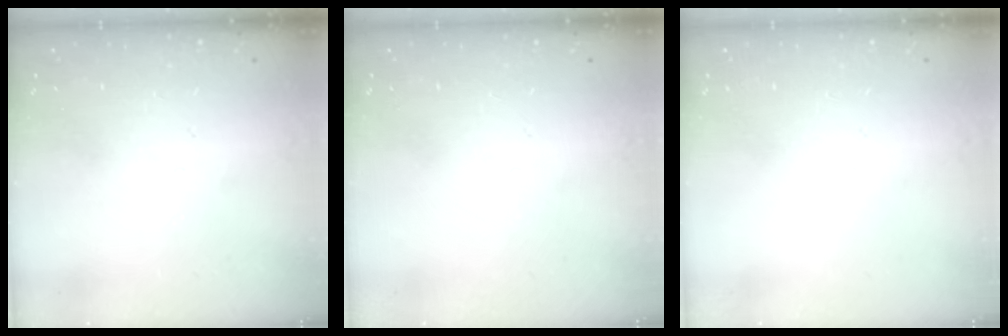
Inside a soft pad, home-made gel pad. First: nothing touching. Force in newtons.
{"total": 0.0}
{"total": 0.0}